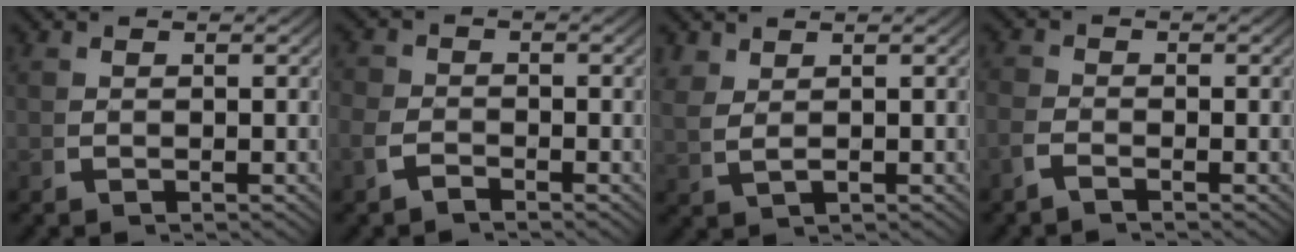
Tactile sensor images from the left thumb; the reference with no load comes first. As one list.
[{"total": 1.9, "force": [-1.4, 1.2, 0.4], "torque": [-0.005, -0.007, -0.029]}, {"total": 2.0, "force": [1.6, 0.8, 1.0], "torque": [-0.026, -0.003, 0.041]}, {"total": 1.4, "force": [-1.2, 0.5, 0.5], "torque": [-0.009, -0.004, -0.029]}]